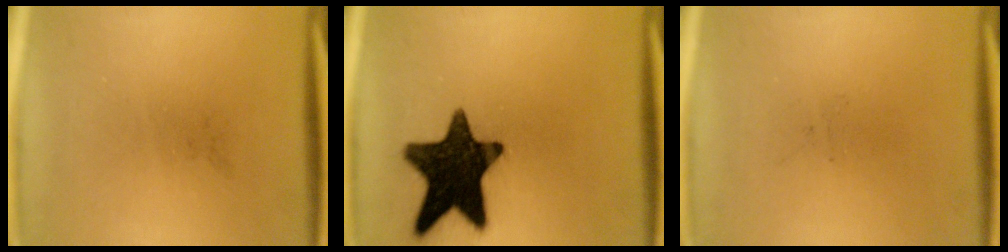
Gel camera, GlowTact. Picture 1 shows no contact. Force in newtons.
{"total": 17.0}
{"total": 0.0}